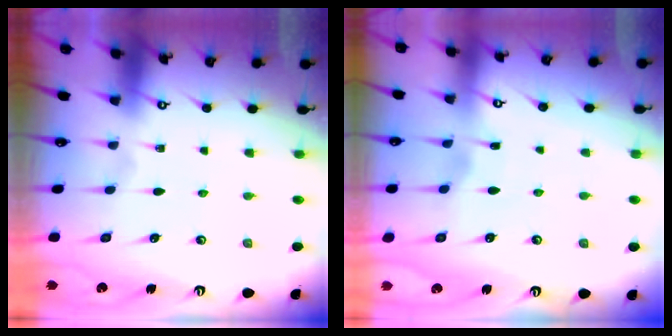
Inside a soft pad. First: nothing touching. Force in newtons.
{"total": 2.8, "press": 2.8, "slide": 0.4}